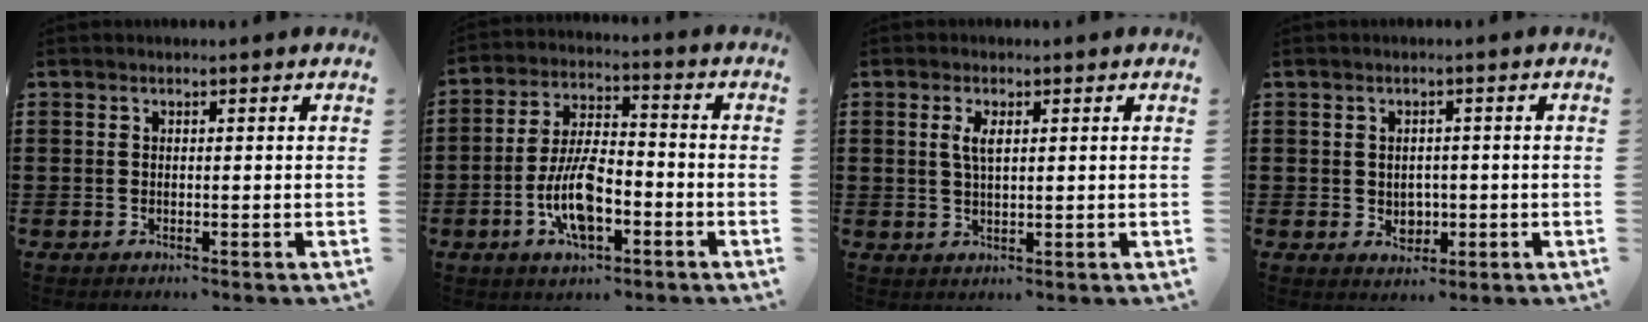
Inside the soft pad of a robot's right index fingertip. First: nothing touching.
{"total": 9.9, "force": [-3.5, 4.1, 8.3], "torque": [-0.175, 0.000, -0.066]}
{"total": 2.9, "force": [0.9, 1.0, 2.6], "torque": [-0.055, 0.006, 0.014]}
{"total": 2.5, "force": [-0.2, 2.1, 1.3], "torque": [-0.022, 0.003, -0.007]}